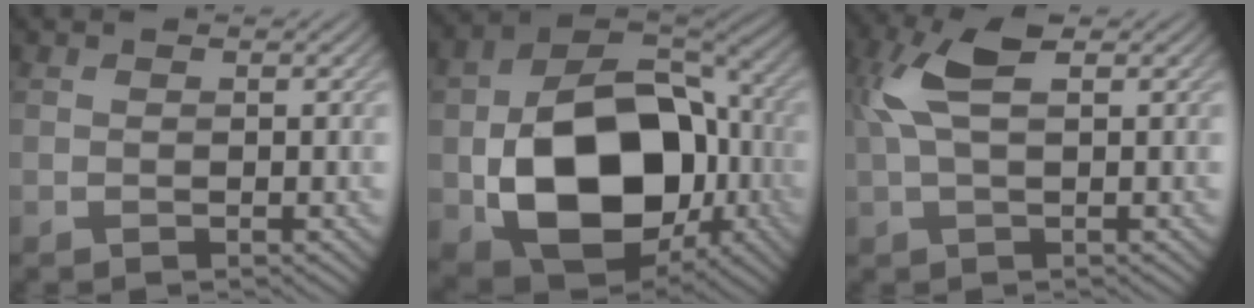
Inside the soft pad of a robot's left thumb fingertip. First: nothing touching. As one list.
[{"total": 17.5, "force": [-3.6, 12.1, 12.1], "torque": [-0.210, -0.031, -0.059]}, {"total": 6.1, "force": [1.8, 2.4, 5.3], "torque": [-0.125, 0.013, 0.028]}]